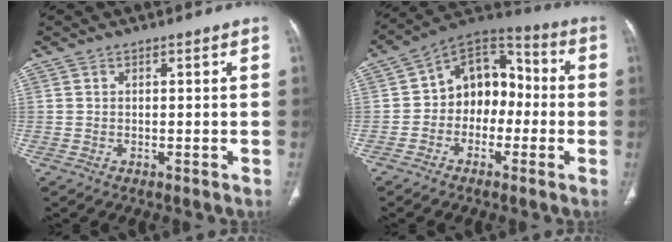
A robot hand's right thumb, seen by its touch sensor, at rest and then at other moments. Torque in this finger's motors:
{"motor_torque": [-0.29, 0.68, 0.66, -0.59, 0.06]}